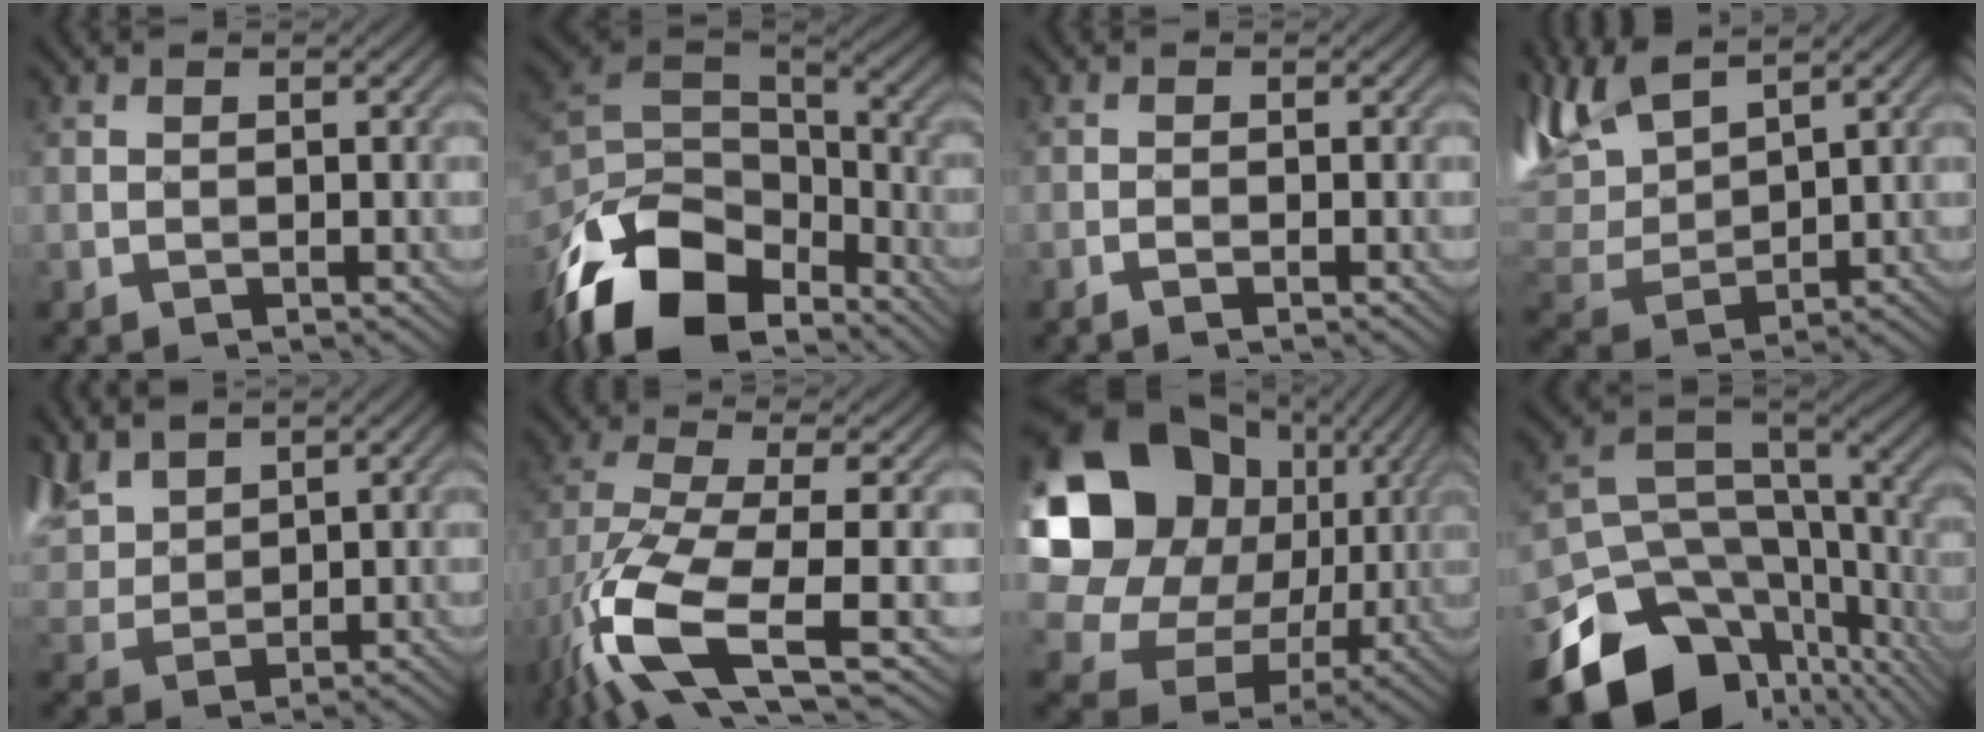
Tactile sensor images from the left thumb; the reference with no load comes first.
{"total": 15.3, "force": [-9.3, 8.3, 8.9], "torque": [-0.223, -0.019, -0.166]}
{"total": 0.8, "force": [-0.5, -0.3, 0.6], "torque": [-0.014, 0.005, -0.009]}
{"total": 9.7, "force": [7.3, 3.0, 5.6], "torque": [-0.150, 0.019, 0.151]}
{"total": 7.2, "force": [5.3, 3.2, 3.6], "torque": [-0.119, 0.018, 0.116]}
{"total": 12.1, "force": [-4.7, 4.0, 10.4], "torque": [-0.234, -0.016, -0.086]}
{"total": 21.4, "force": [4.8, 18.1, 10.3], "torque": [-0.276, 0.000, 0.110]}
{"total": 15.4, "force": [-8.4, 10.1, 8.0], "torque": [-0.197, -0.038, -0.117]}